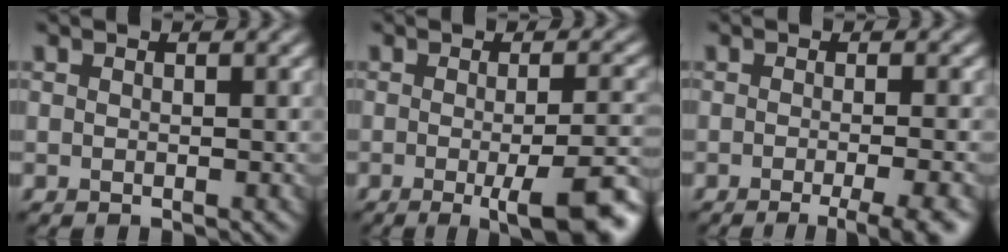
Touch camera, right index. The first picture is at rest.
{"total": 8.6, "force": [-2.9, 2.2, 7.8], "torque": [-0.093, -0.009, -0.035]}
{"total": 5.2, "force": [-2.6, 1.3, 4.3], "torque": [-0.039, -0.002, -0.033]}